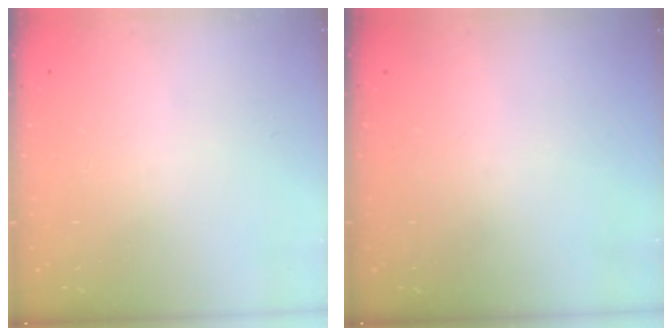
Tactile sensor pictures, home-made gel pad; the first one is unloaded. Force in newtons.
{"total": 0.0}